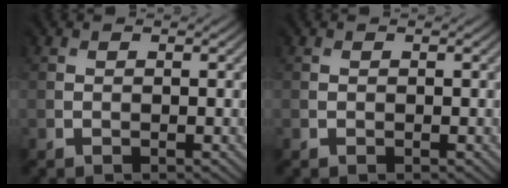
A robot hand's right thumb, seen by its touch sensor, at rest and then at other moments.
{"total": 0.0}